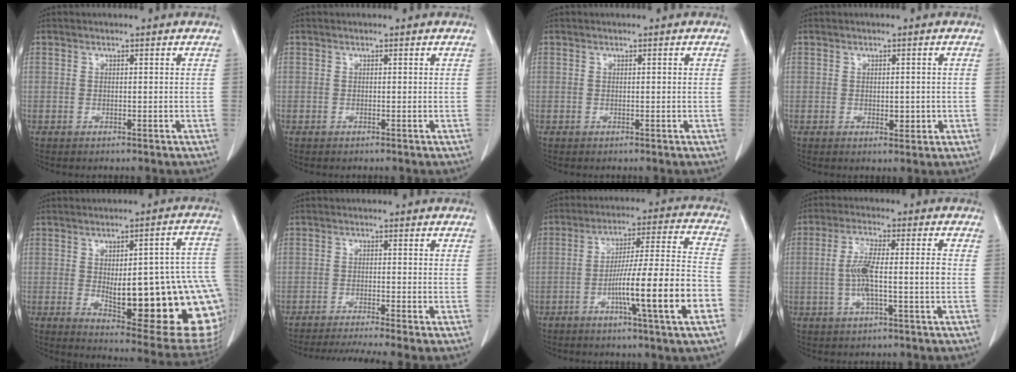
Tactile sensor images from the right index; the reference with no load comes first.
{"total": 0.0}
{"total": 0.0}
{"total": 2.1, "force": [-0.2, 1.2, 1.6], "torque": [-0.018, 0.001, 0.004]}
{"total": 26.0, "force": [-3.9, 5.9, 25.0], "torque": [-0.233, 0.008, -0.029]}
{"total": 7.9, "force": [-6.7, -1.2, 3.9], "torque": [-0.052, -0.015, -0.106]}
{"total": 16.1, "force": [-5.6, -0.3, 15.1], "torque": [-0.247, 0.004, -0.088]}
{"total": 7.5, "force": [-0.8, 0.9, 7.4], "torque": [-0.147, 0.011, -0.015]}